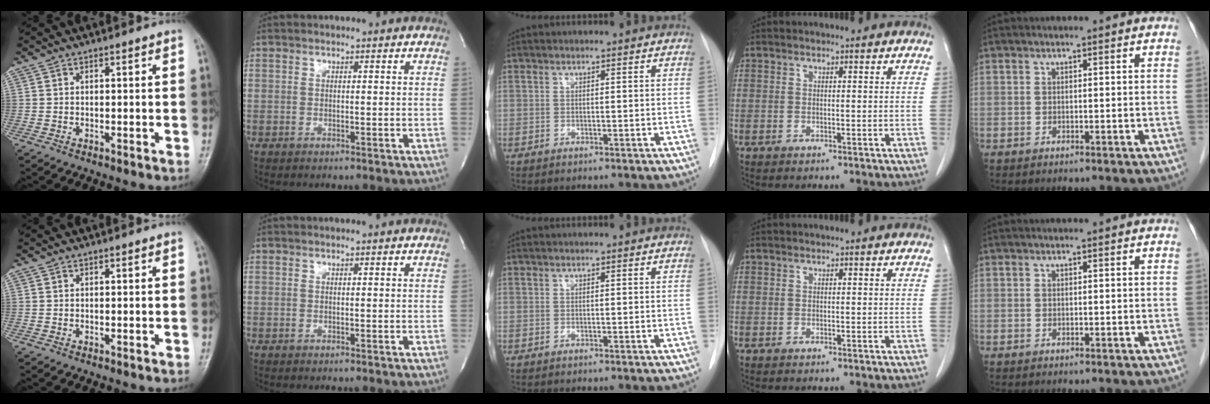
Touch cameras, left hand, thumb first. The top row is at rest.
{}